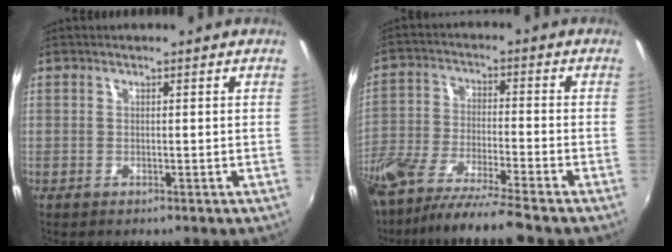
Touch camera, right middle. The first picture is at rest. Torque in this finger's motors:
{"motor_torque": [1.07, -1.07, 0.41, 0.21]}